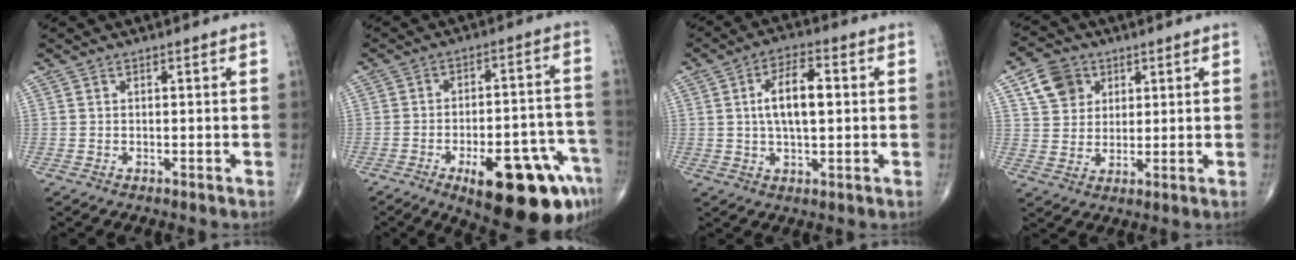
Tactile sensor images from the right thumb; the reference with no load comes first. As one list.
[{"total": 20.8, "force": [-10.5, 7.3, 16.4], "torque": [-0.155, 0.057, -0.133]}, {"total": 9.2, "force": [1.0, 4.1, 8.2], "torque": [-0.135, 0.009, 0.015]}, {"total": 7.8, "force": [3.5, 6.3, 3.0], "torque": [-0.027, -0.007, 0.064]}]